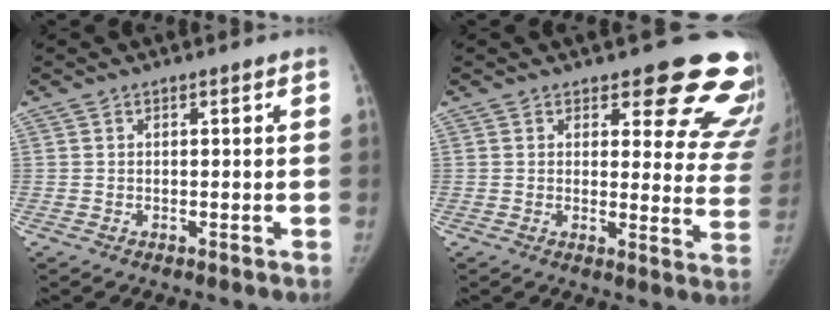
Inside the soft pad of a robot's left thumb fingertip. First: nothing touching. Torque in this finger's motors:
{"motor_torque": [0.98, 0.47, 1.21, -0.77, 0.12]}